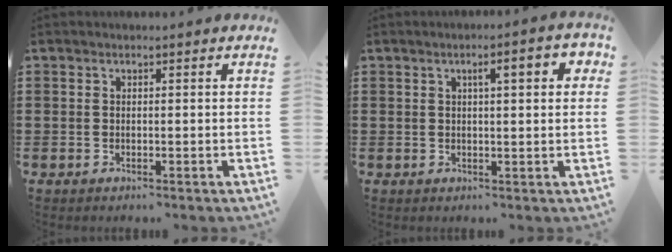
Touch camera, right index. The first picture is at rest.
{"total": 4.0, "force": [1.2, 0.8, 3.7], "torque": [-0.057, 0.000, 0.012]}